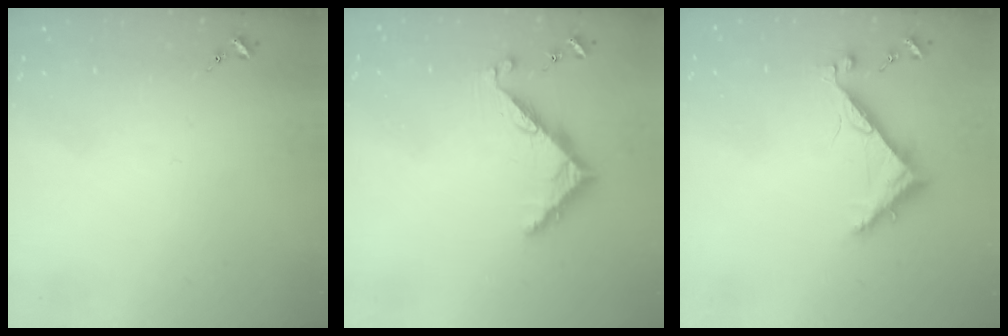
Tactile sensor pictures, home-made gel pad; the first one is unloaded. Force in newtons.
{"total": 7.8, "press": 7.8, "slide": 0.1}
{"total": 6.9, "press": 6.9, "slide": 0.6}